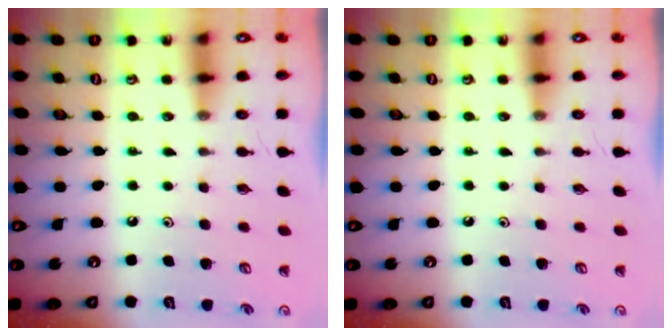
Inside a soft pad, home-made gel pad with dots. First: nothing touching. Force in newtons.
{"total": 0.0}